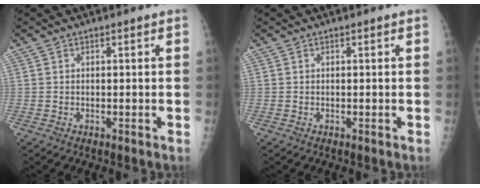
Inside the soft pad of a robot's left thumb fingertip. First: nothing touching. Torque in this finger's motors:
{"motor_torque": [-0.09, 0.09, -0.02, 0.00, 0.00]}